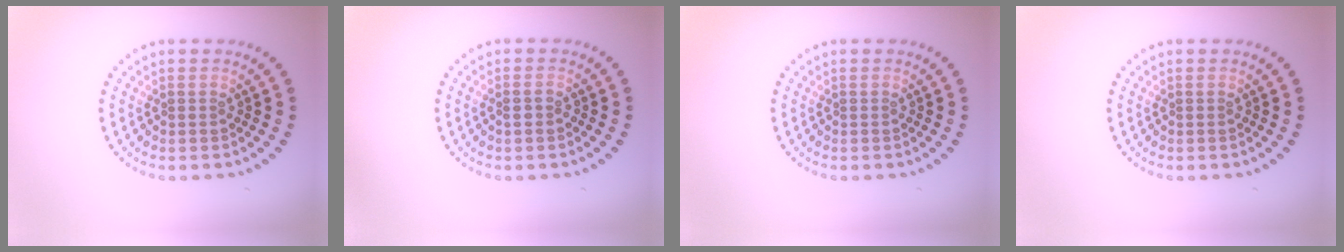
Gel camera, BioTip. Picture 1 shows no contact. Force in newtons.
{"total": 0.6, "press": 0.6, "slide": 0.3}
{"total": 0.0}
{"total": 0.0}